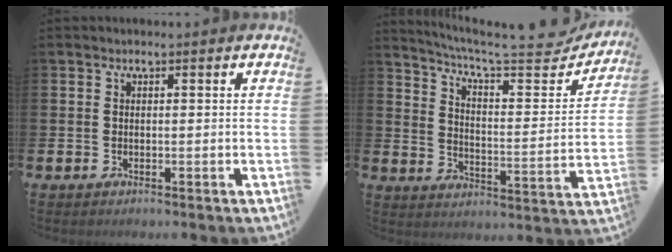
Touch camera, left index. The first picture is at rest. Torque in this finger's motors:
{"motor_torque": [0.82, -1.32, 0.58, 0.15]}